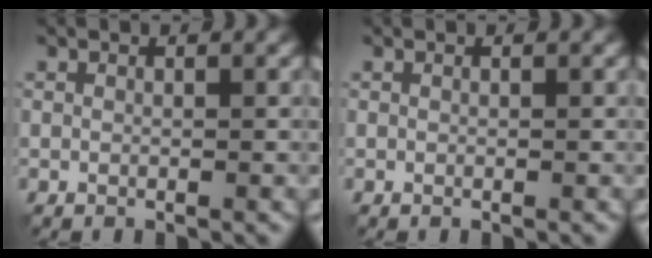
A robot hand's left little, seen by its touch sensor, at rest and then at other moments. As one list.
[{"total": 0.0}]